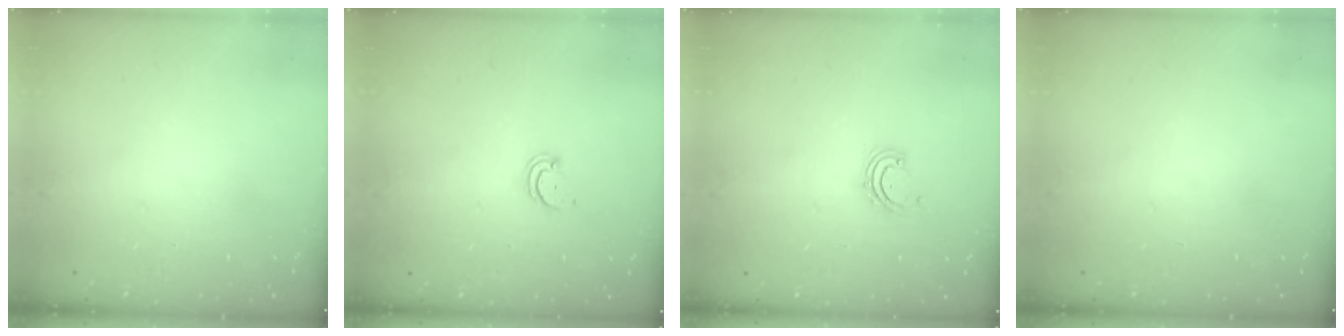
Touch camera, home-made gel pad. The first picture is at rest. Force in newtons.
{"total": 2.5, "press": 2.5, "slide": 0.3}
{"total": 2.9, "press": 2.9, "slide": 0.4}
{"total": 0.0}